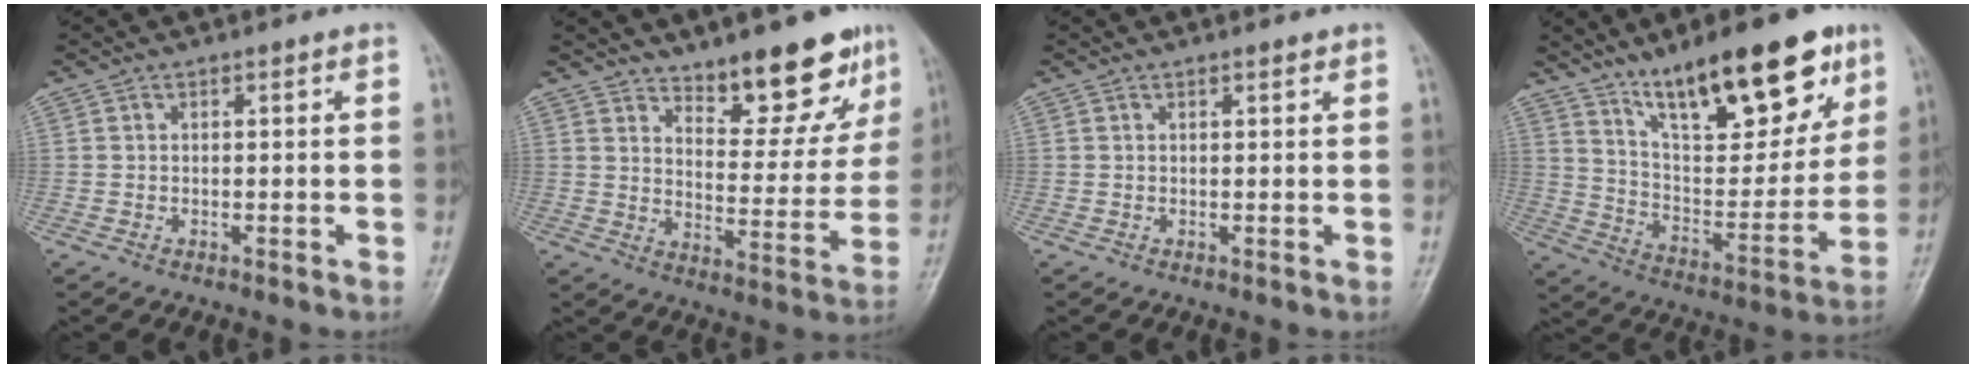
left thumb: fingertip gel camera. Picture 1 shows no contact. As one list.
[{"total": 11.4, "force": [8.7, 3.9, 6.3], "torque": [-0.042, -0.065, 0.130]}, {"total": 0.7, "force": [0.5, 0.2, 0.4], "torque": [-0.007, -0.003, 0.007]}, {"total": 23.1, "force": [14.3, 8.1, 16.2], "torque": [-0.204, -0.056, 0.238]}]